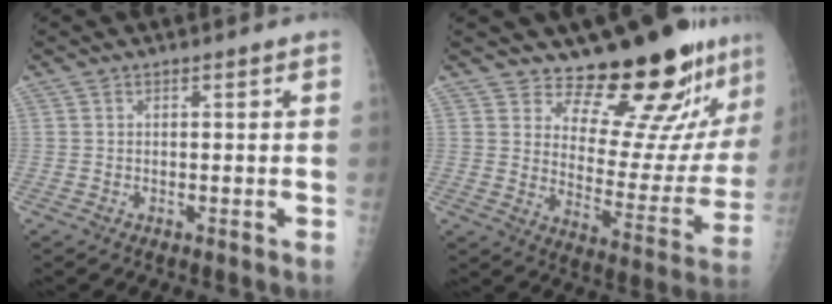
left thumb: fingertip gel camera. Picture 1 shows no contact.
{"total": 20.6, "force": [18.4, 5.1, 7.7], "torque": [-0.058, -0.177, 0.243]}